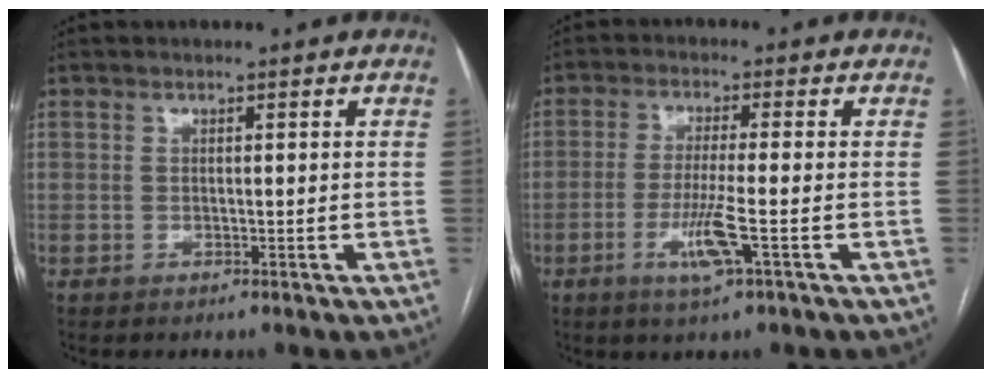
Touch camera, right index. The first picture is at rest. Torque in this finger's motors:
{"motor_torque": [-0.16, -0.07, 0.13, 0.09]}